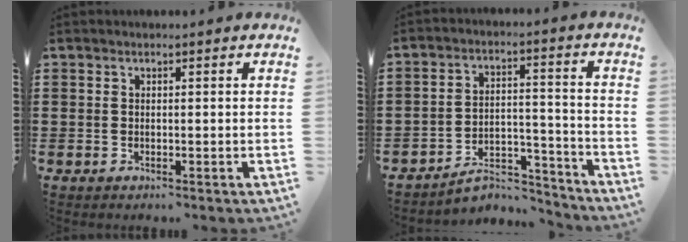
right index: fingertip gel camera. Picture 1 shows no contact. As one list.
[{"total": 6.9, "force": [-6.1, 2.4, 2.3], "torque": [-0.035, 0.019, -0.113]}]